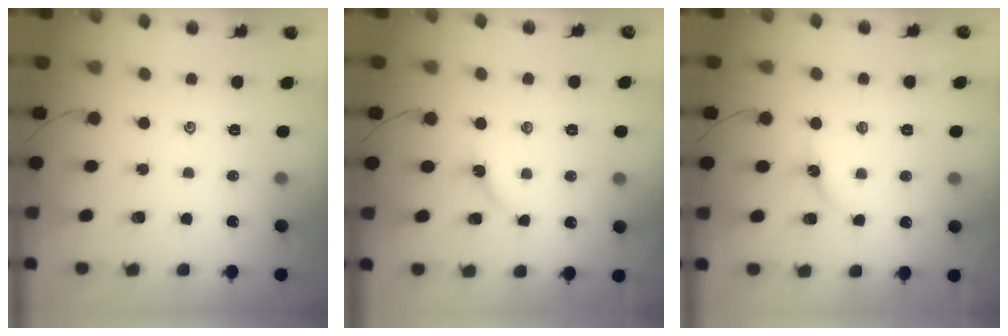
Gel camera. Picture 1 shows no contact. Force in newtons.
{"total": 4.0, "press": 4.0, "slide": 0.5}
{"total": 4.6, "press": 4.5, "slide": 0.4}